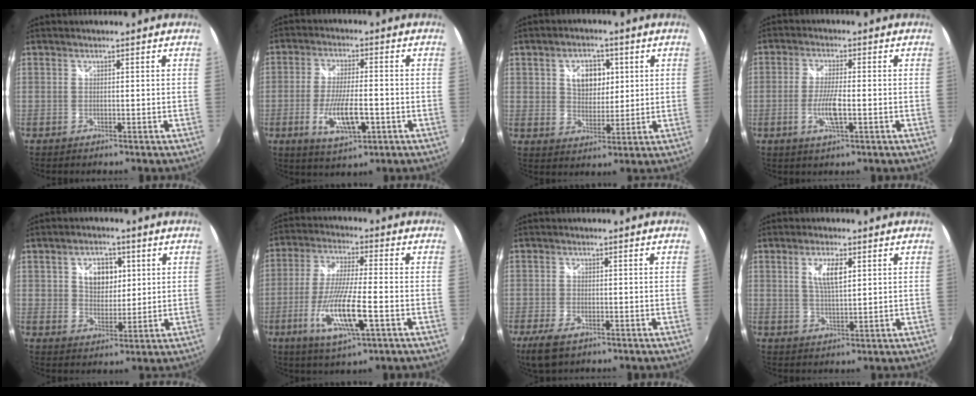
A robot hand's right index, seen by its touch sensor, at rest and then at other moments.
{"total": 9.5, "force": [-3.1, 2.8, 8.5], "torque": [-0.166, -0.016, -0.051]}
{"total": 8.4, "force": [2.6, 6.0, 5.3], "torque": [-0.089, 0.012, 0.046]}
{"total": 5.9, "force": [-1.6, 1.1, 5.5], "torque": [-0.111, -0.008, -0.031]}
{"total": 8.3, "force": [2.4, 6.1, 5.1], "torque": [-0.089, 0.012, 0.043]}
{"total": 13.8, "force": [-4.9, 2.6, 12.7], "torque": [-0.258, -0.022, -0.088]}
{"total": 5.8, "force": [-3.7, 2.6, 3.6], "torque": [-0.089, -0.019, -0.067]}
{"total": 5.4, "force": [1.8, 1.8, 4.7], "torque": [-0.085, 0.000, 0.035]}